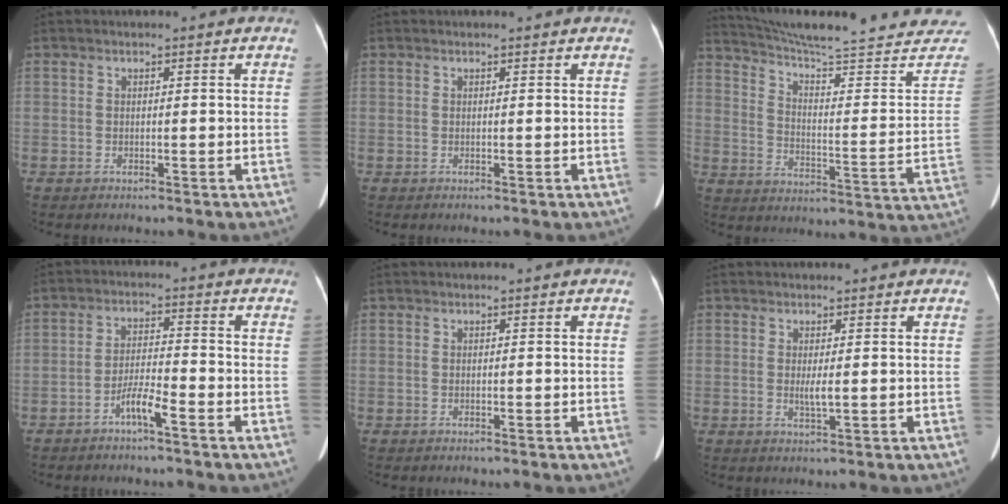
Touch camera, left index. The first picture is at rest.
{"total": 0.7, "force": [0.6, 0.1, 0.2], "torque": [-0.008, 0.002, 0.007]}
{"total": 30.4, "force": [28.2, 1.7, 11.2], "torque": [-0.169, -0.109, 0.360]}
{"total": 4.2, "force": [-2.8, 0.1, 3.1], "torque": [-0.065, 0.004, -0.055]}
{"total": 0.0}
{"total": 1.7, "force": [0.1, 0.1, 1.7], "torque": [-0.036, -0.004, 0.004]}